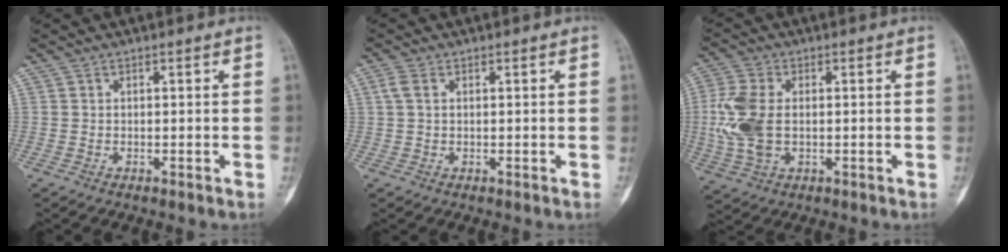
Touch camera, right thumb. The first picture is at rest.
{"total": 2.6, "force": [0.8, 1.5, 2.0], "torque": [-0.055, 0.009, 0.019]}
{"total": 10.2, "force": [0.1, 6.3, 8.1], "torque": [-0.194, 0.003, 0.005]}